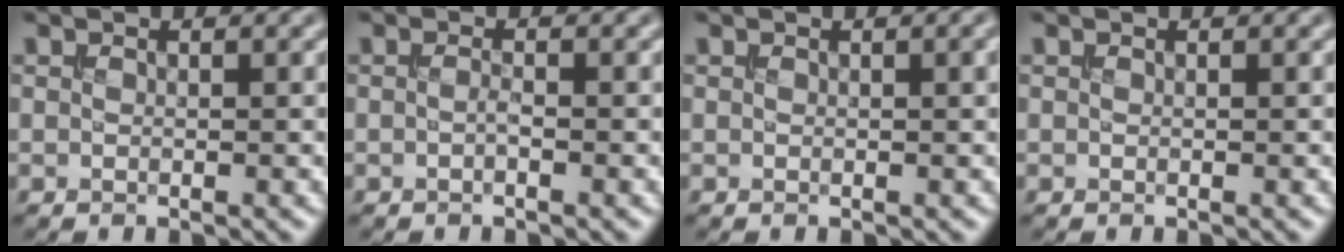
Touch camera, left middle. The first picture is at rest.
{"total": 0.7, "force": [-0.4, 0.1, 0.6], "torque": [-0.015, 0.000, -0.008]}
{"total": 1.6, "force": [0.5, 0.5, 1.4], "torque": [-0.012, 0.007, 0.003]}
{"total": 0.0}